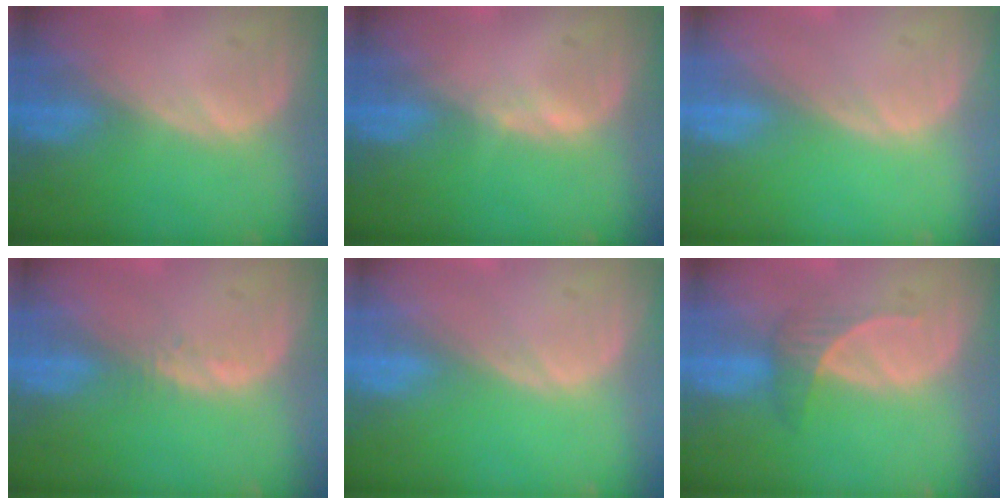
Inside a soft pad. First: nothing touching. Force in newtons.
{"total": 0.6, "press": 0.5, "slide": 0.3}
{"total": 0.0}
{"total": 0.9, "press": 0.8, "slide": 0.4}
{"total": 0.0}
{"total": 2.8, "press": 2.7, "slide": 0.9}